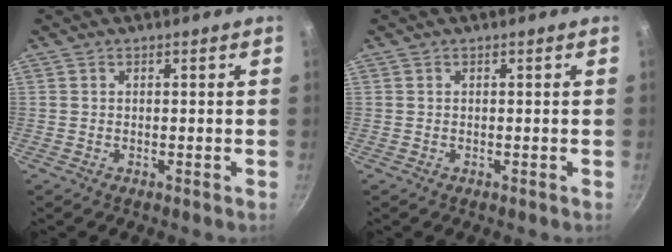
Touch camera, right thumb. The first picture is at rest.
{"total": 0.0}